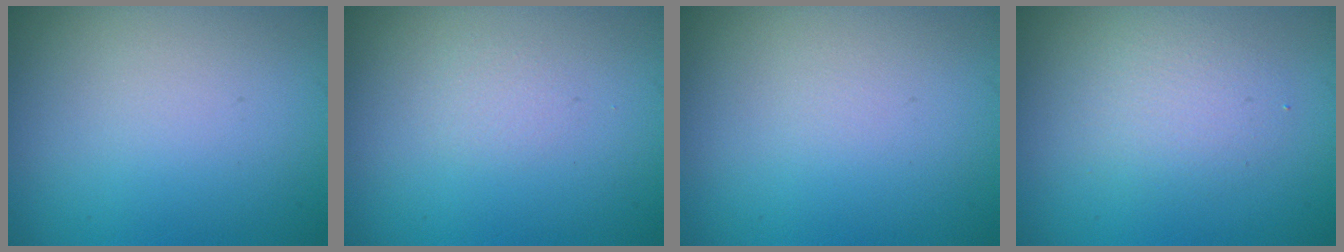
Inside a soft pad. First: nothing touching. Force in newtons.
{"total": 0.5, "press": 0.5, "slide": 0.1}
{"total": 0.0}
{"total": 2.4, "press": 2.4, "slide": 0.2}